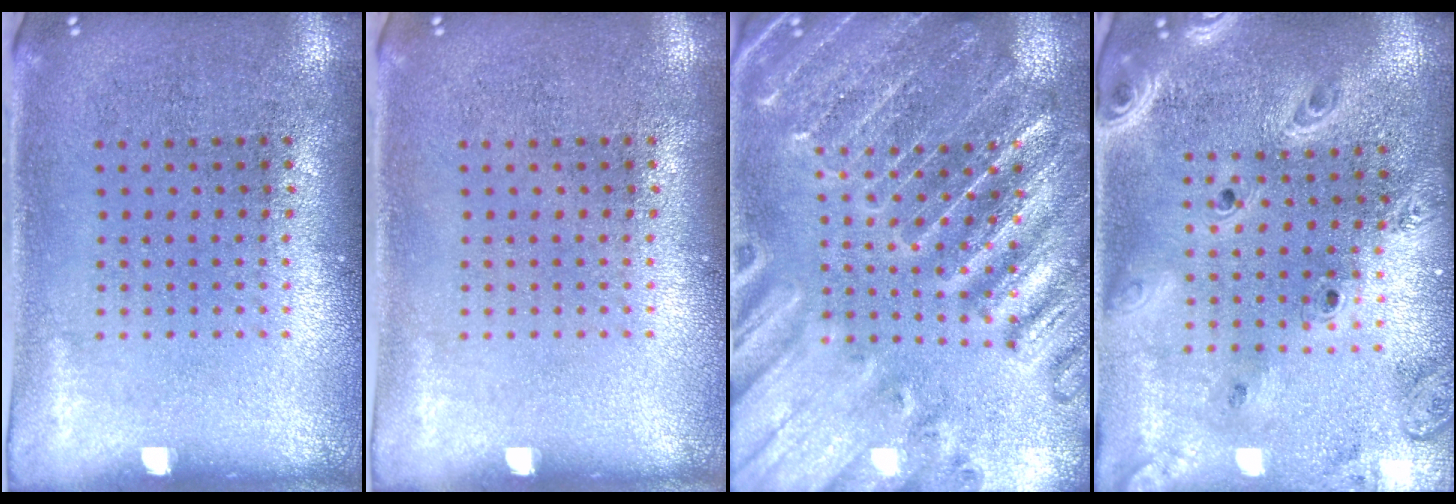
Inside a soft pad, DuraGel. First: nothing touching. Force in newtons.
{"total": 0.0}
{"total": 3.6, "press": 3.5, "slide": 1.0}
{"total": 2.9, "press": 2.5, "slide": 1.6}